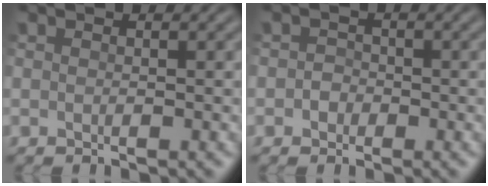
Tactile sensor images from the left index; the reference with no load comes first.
{"total": 1.2, "force": [-0.3, 1.1, 0.2], "torque": [0.010, 0.006, -0.013]}